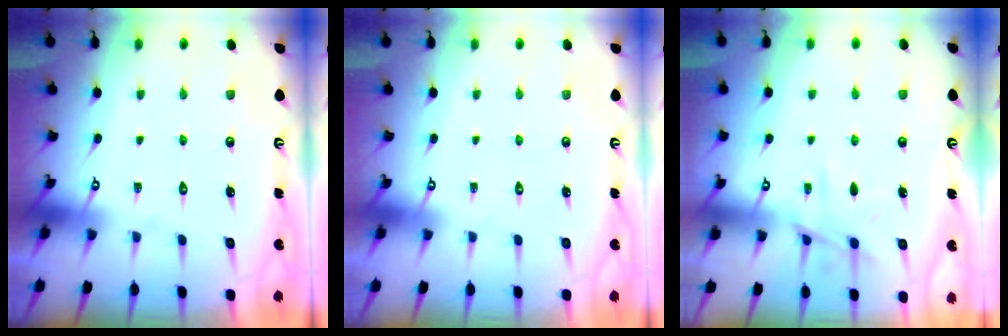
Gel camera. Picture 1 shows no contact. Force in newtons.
{"total": 0.0}
{"total": 8.6, "press": 8.6, "slide": 0.5}